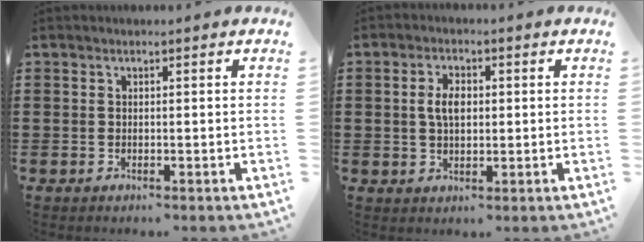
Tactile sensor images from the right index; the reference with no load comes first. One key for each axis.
{"total": 4.0, "fx": 0.4, "fy": 2.1, "fz": 3.4, "tx": -0.070, "ty": 0.009, "tz": 0.005}